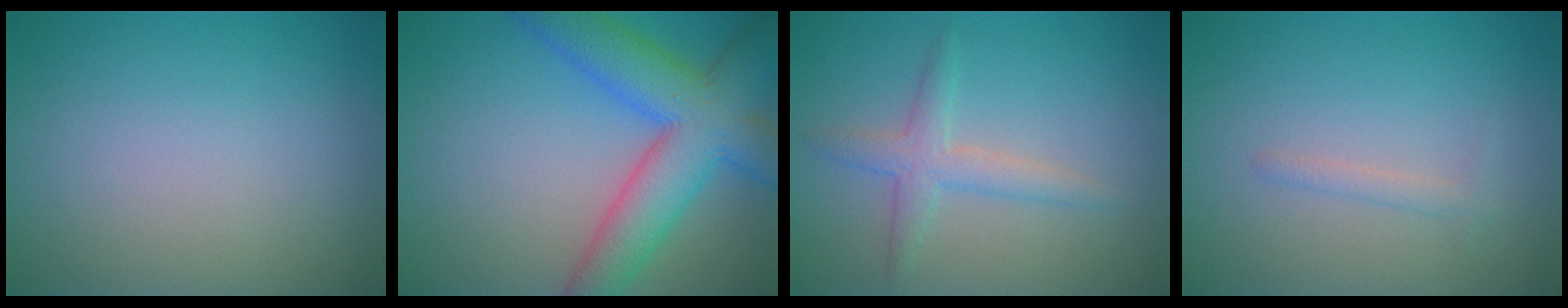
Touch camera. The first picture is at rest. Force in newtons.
{"total": 8.8, "press": 8.8, "slide": 0.4}
{"total": 2.7, "press": 2.7, "slide": 0.0}
{"total": 1.0, "press": 1.0, "slide": 0.0}